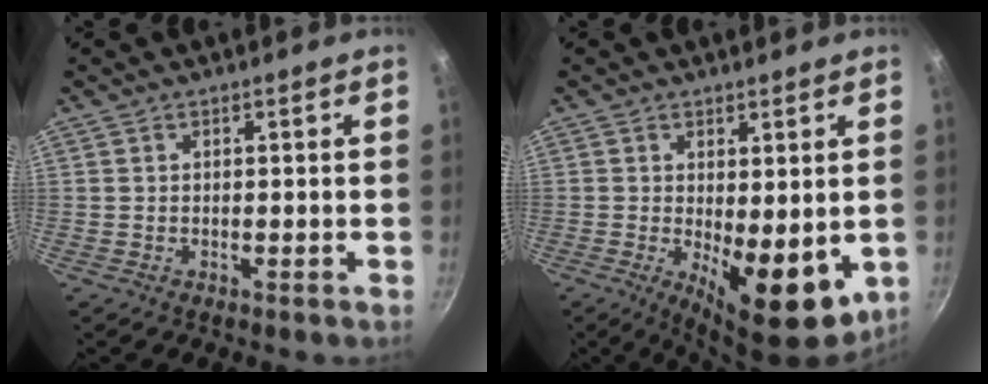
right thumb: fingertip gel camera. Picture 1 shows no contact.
{"total": 11.4, "force": [-1.4, 4.8, 10.3], "torque": [-0.121, -0.014, -0.005]}